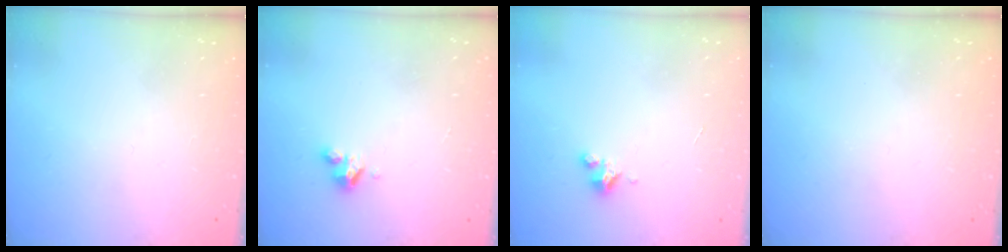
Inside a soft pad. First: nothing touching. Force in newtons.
{"total": 4.4, "press": 4.4, "slide": 0.4}
{"total": 3.1, "press": 3.1, "slide": 0.4}
{"total": 0.7, "press": 0.6, "slide": 0.4}